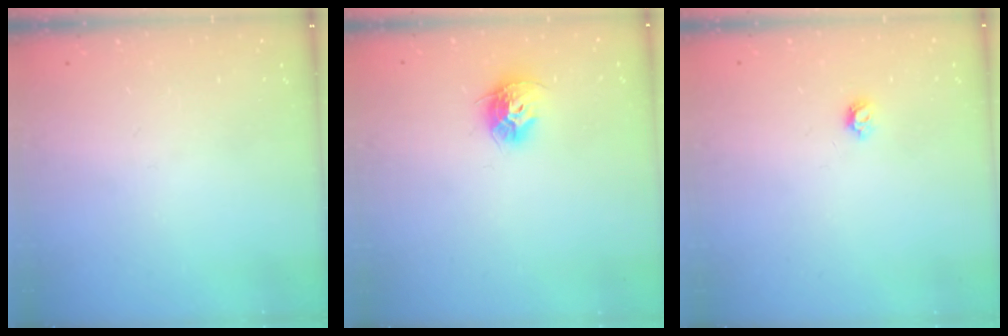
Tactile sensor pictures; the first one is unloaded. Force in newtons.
{"total": 9.9, "press": 9.8, "slide": 0.5}
{"total": 3.8, "press": 3.7, "slide": 0.6}